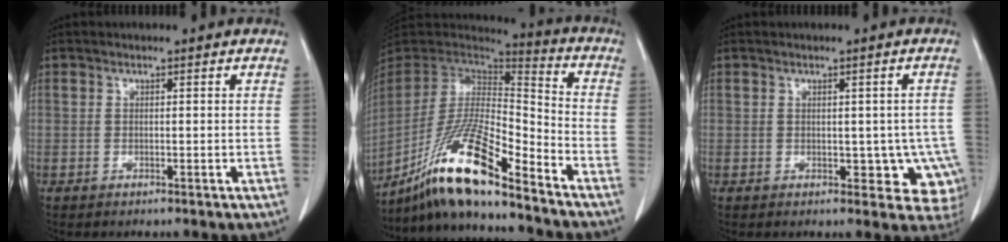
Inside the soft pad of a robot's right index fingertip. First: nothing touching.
{"total": 17.1, "force": [-12.4, 1.5, 11.7], "torque": [-0.231, -0.010, -0.230]}
{"total": 6.1, "force": [-0.7, 3.8, 4.7], "torque": [-0.019, 0.009, -0.001]}